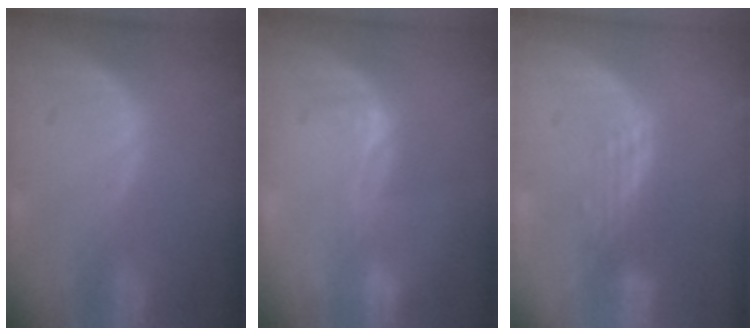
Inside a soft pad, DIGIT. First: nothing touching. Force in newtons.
{"total": 2.6, "press": 2.0, "slide": 1.6}
{"total": 3.0, "press": 2.5, "slide": 1.7}